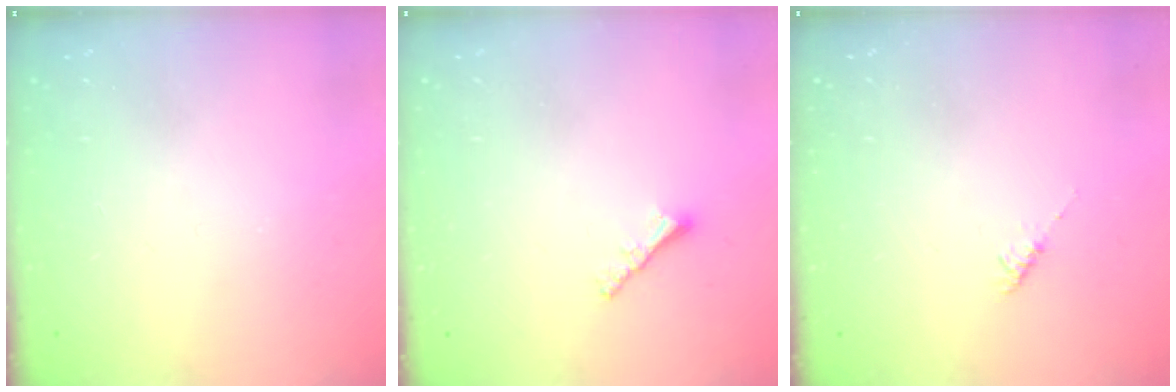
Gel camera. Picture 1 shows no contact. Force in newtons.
{"total": 2.0, "press": 2.0, "slide": 0.5}
{"total": 2.0, "press": 1.9, "slide": 0.4}